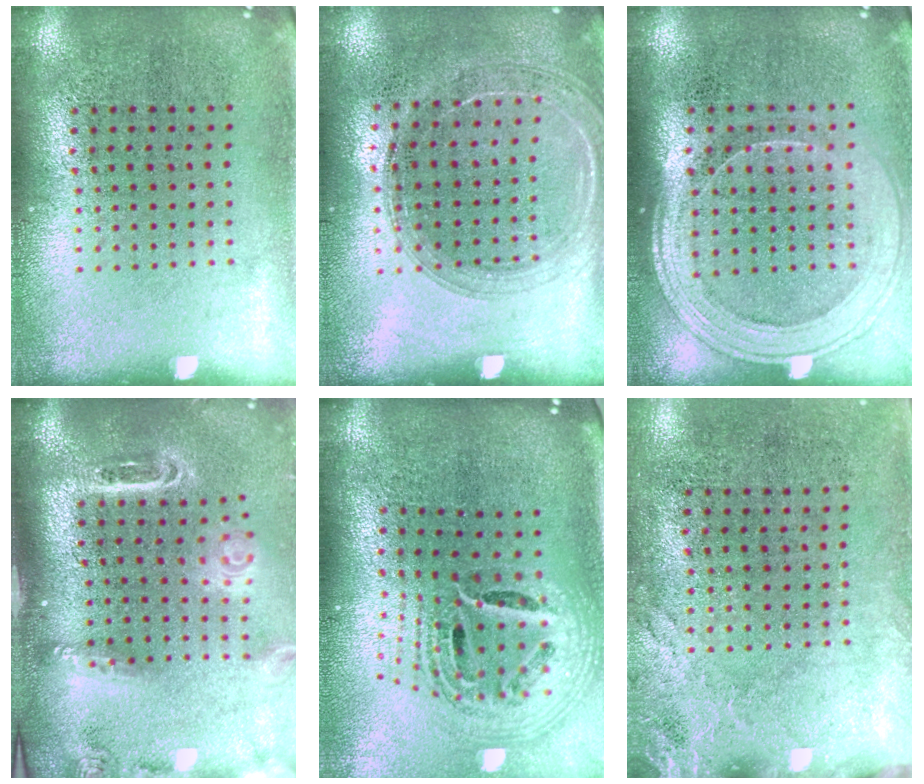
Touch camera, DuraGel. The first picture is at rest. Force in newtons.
{"total": 1.6, "press": 1.5, "slide": 0.2}
{"total": 1.8, "press": 1.6, "slide": 0.7}
{"total": 2.8, "press": 1.9, "slide": 2.0}
{"total": 2.2, "press": 1.6, "slide": 1.6}
{"total": 2.6, "press": 2.1, "slide": 1.5}